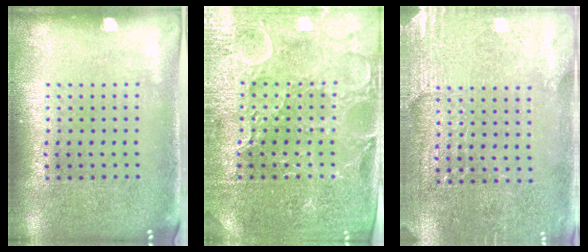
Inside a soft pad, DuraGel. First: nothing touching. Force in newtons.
{"total": 3.9, "press": 3.8, "slide": 1.0}
{"total": 2.9, "press": 2.8, "slide": 0.6}